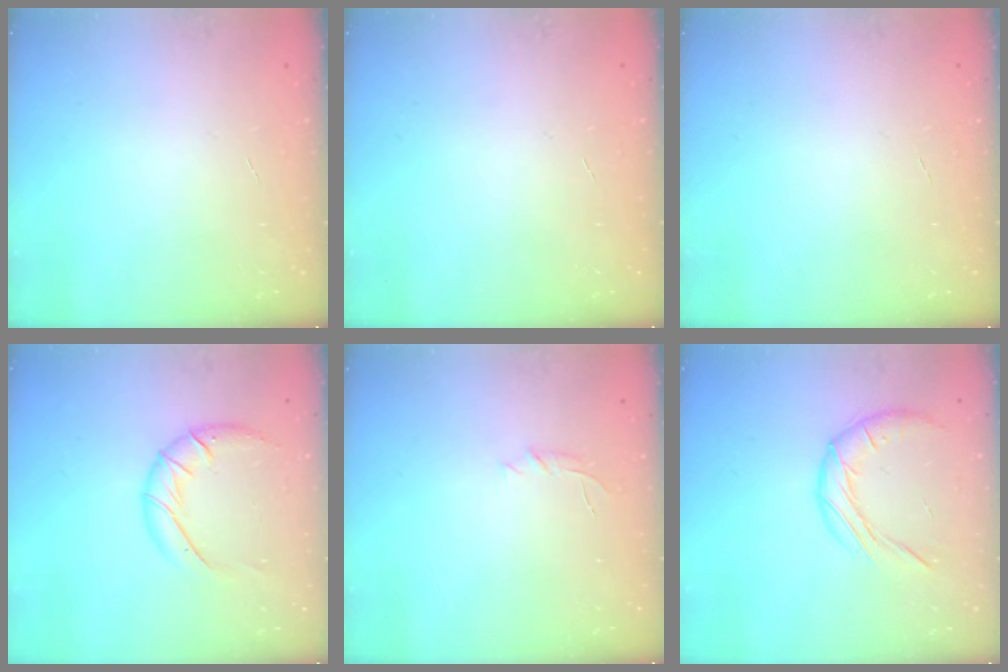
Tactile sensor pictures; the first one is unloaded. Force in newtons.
{"total": 0.0}
{"total": 0.0}
{"total": 12.6, "press": 12.5, "slide": 1.5}
{"total": 4.7, "press": 4.6, "slide": 1.3}
{"total": 11.2, "press": 11.1, "slide": 0.7}